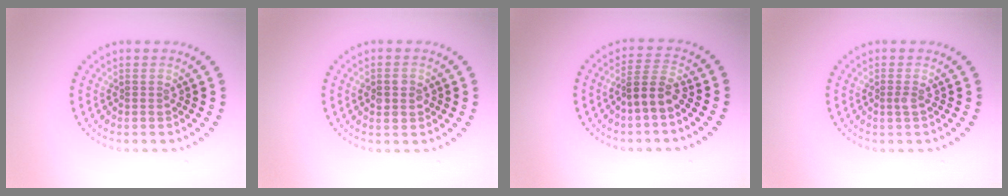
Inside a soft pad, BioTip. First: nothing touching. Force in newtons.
{"total": 2.4, "press": 2.4, "slide": 0.0}
{"total": 2.7, "press": 2.3, "slide": 1.5}
{"total": 0.7, "press": 0.5, "slide": 0.5}